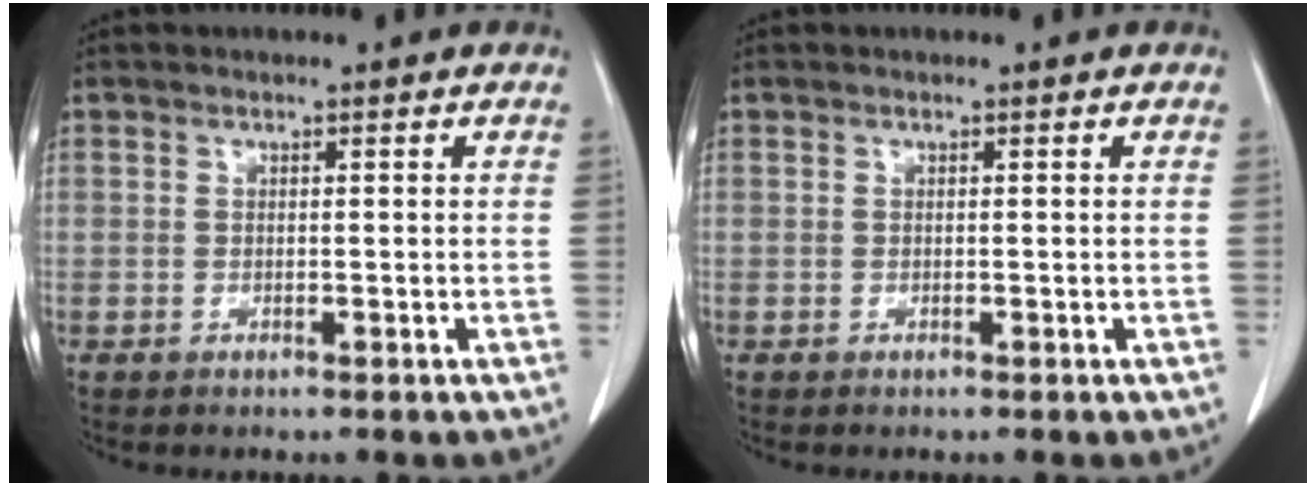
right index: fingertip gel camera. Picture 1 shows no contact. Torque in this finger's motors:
{"motor_torque": [0.00, 0.00, 0.00, 0.00]}